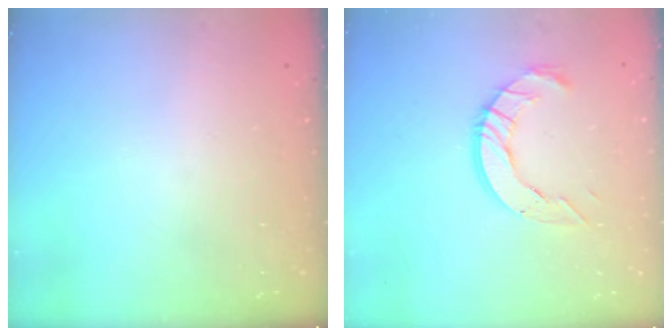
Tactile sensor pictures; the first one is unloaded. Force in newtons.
{"total": 9.7, "press": 9.6, "slide": 0.9}